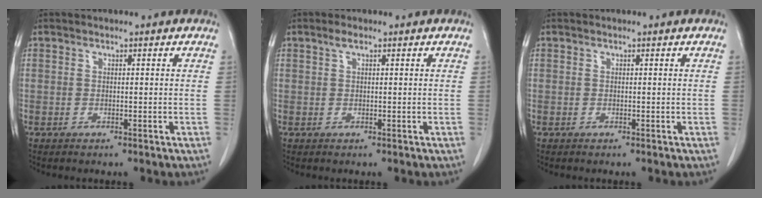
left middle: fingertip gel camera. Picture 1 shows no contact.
{"total": 1.2, "force": [0.7, 0.3, 0.9], "torque": [-0.020, 0.007, 0.014]}
{"total": 0.0}